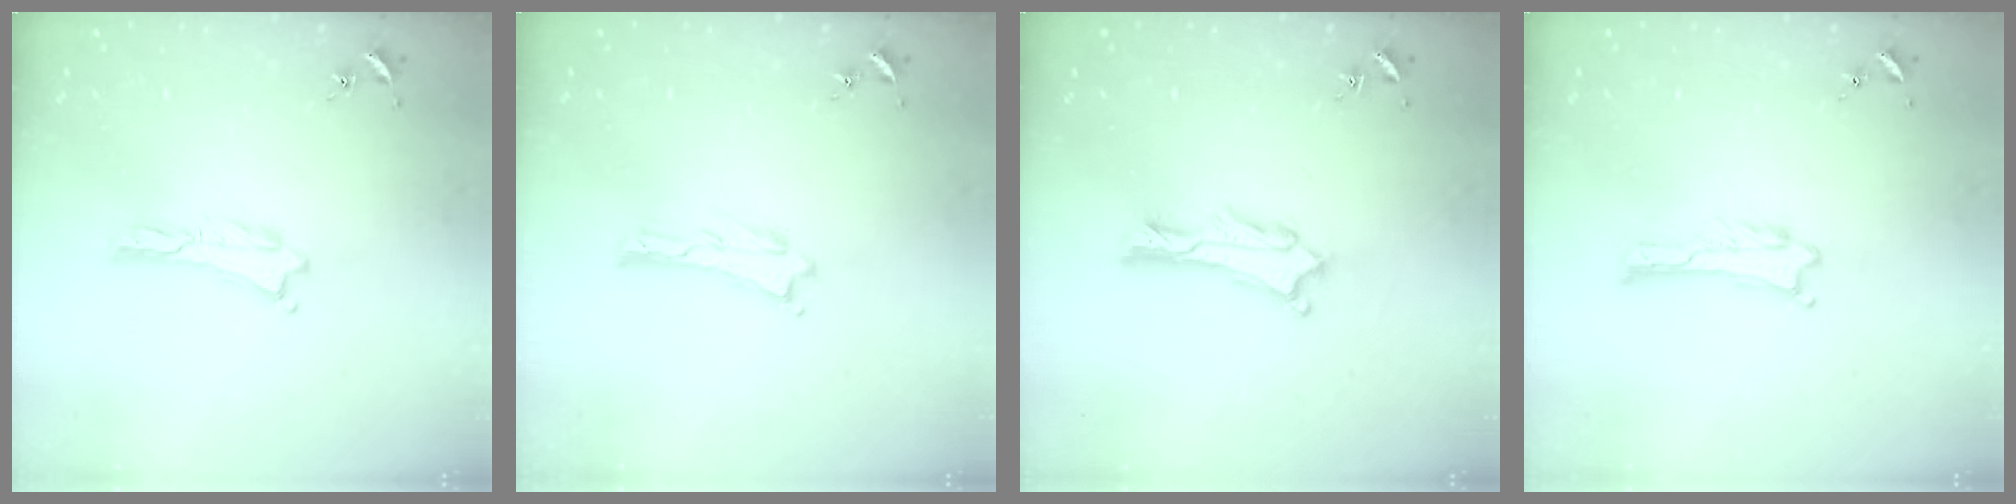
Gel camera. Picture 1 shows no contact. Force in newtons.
{"total": 0.0}
{"total": 1.1, "press": 1.1, "slide": 0.2}
{"total": 0.0}